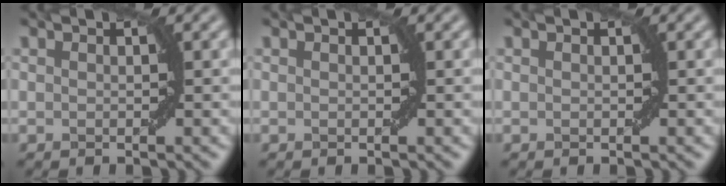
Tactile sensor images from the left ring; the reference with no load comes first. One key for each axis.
{"total": 0.0}
{"total": 0.0}